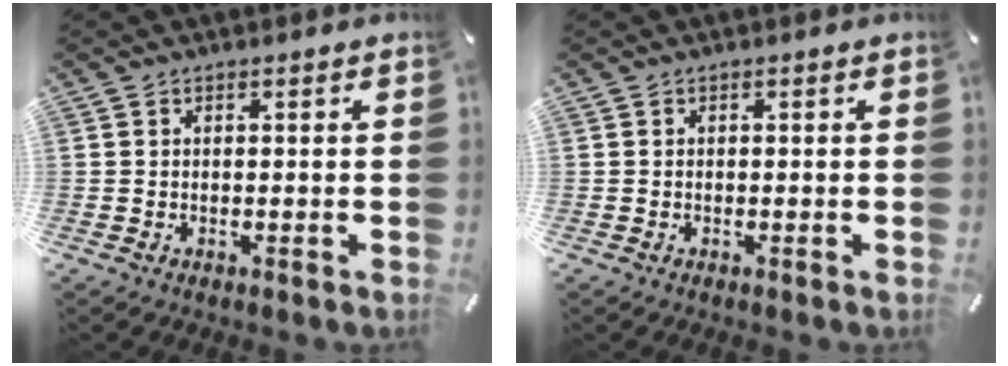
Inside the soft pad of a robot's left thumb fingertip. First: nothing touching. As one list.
[{"total": 0.0}]